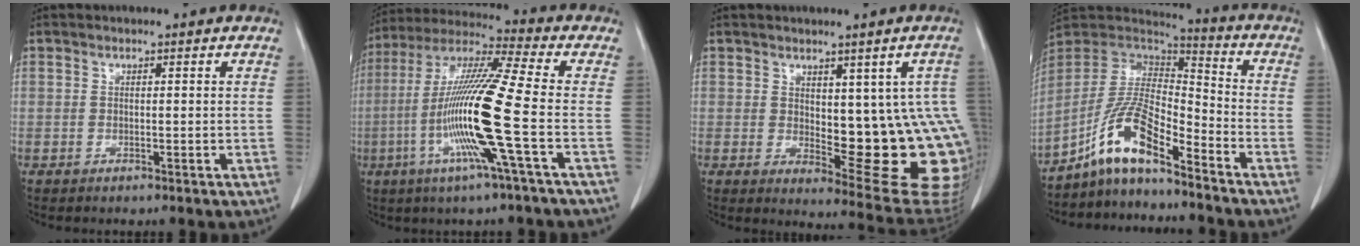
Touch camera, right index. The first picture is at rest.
{"total": 16.4, "force": [-4.1, -1.4, 15.9], "torque": [-0.317, -0.011, -0.092]}
{"total": 15.5, "force": [0.2, 5.9, 14.4], "torque": [-0.129, 0.000, 0.020]}
{"total": 11.0, "force": [-7.8, 2.2, 7.5], "torque": [-0.160, 0.020, -0.148]}